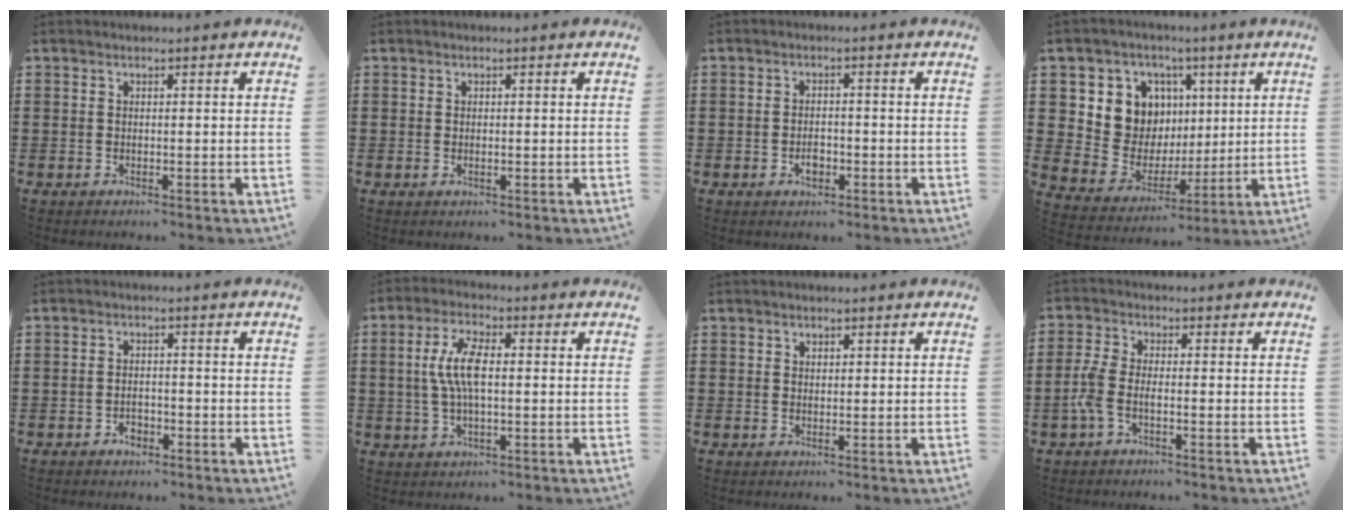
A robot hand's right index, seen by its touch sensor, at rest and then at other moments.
{"total": 0.0}
{"total": 2.5, "force": [-1.0, 1.4, 1.8], "torque": [-0.035, 0.002, -0.019]}
{"total": 9.2, "force": [2.7, 8.5, 2.1], "torque": [-0.075, -0.024, 0.056]}
{"total": 2.1, "force": [-1.2, 1.3, 1.1], "torque": [-0.023, 0.001, -0.025]}
{"total": 6.8, "force": [0.4, 2.3, 6.4], "torque": [-0.140, 0.002, -0.002]}
{"total": 1.0, "force": [0.8, 0.6, 0.1], "torque": [-0.003, 0.003, 0.016]}
{"total": 3.5, "force": [-1.4, 1.3, 3.0], "torque": [-0.089, -0.008, -0.035]}